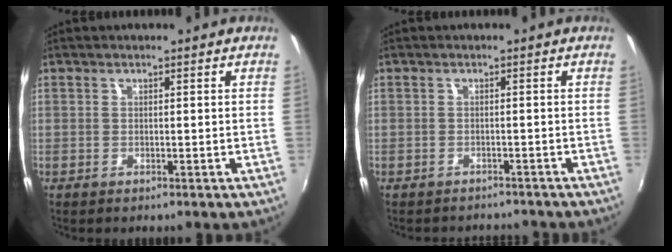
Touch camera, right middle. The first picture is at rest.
{"total": 3.3, "force": [-3.2, 0.7, 0.4], "torque": [-0.010, -0.004, -0.045]}